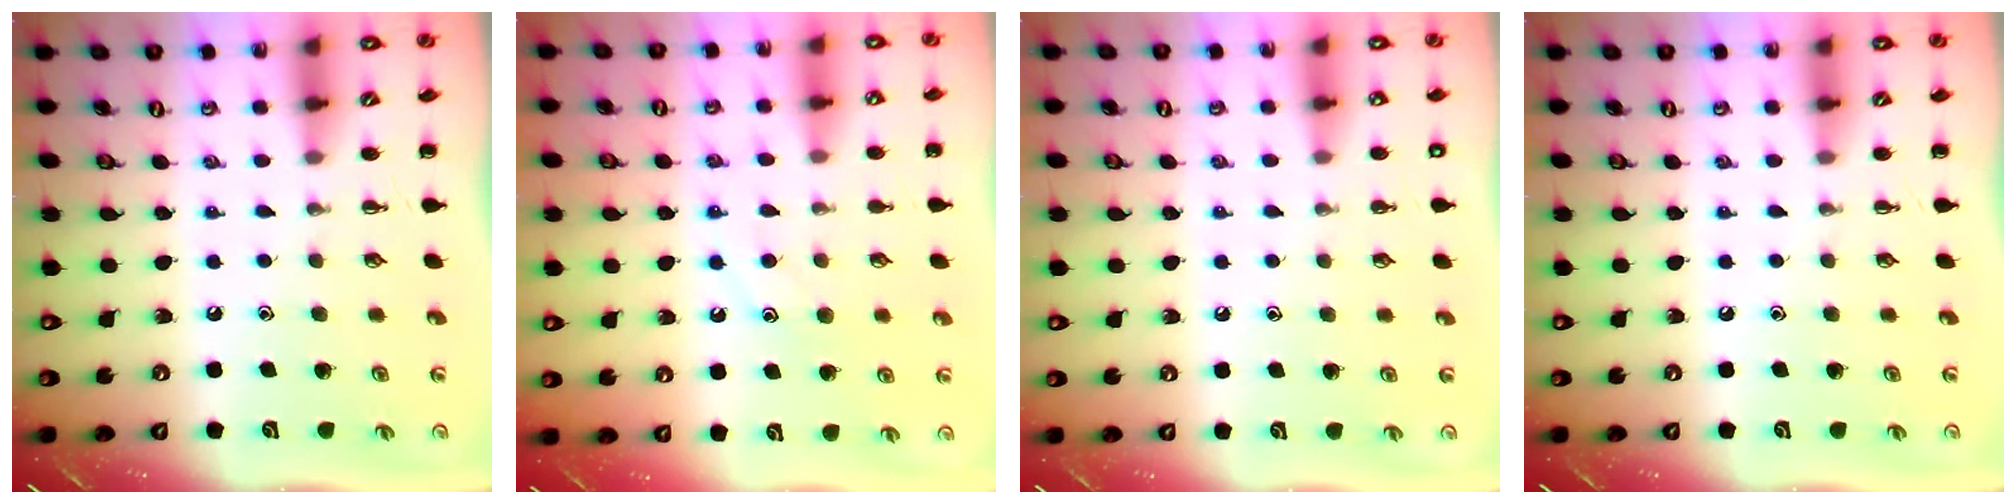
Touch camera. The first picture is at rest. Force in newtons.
{"total": 9.3, "press": 9.3, "slide": 1.0}
{"total": 3.7, "press": 2.5, "slide": 2.7}
{"total": 0.0}